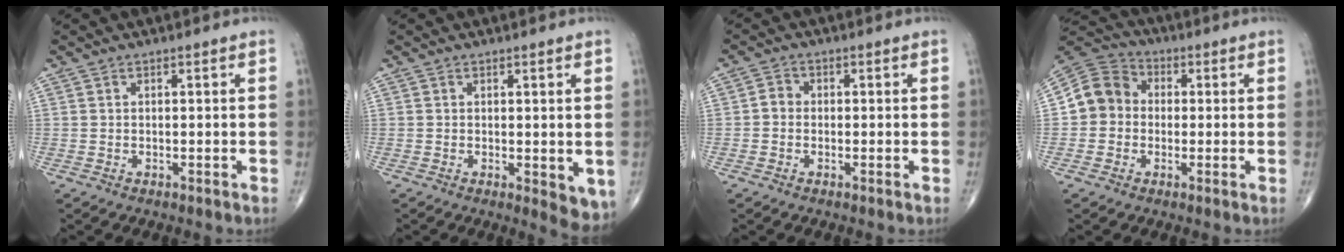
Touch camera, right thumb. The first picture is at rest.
{"total": 5.0, "force": [-0.6, 2.2, 4.5], "torque": [-0.046, -0.013, -0.005]}
{"total": 2.2, "force": [-0.4, 1.9, 1.0], "torque": [-0.006, 0.007, -0.014]}
{"total": 8.9, "force": [-0.2, 8.1, 3.7], "torque": [-0.048, 0.029, -0.019]}